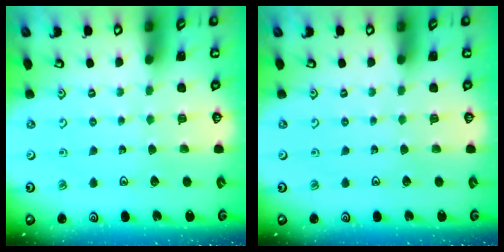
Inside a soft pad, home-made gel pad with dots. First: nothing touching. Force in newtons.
{"total": 0.0}